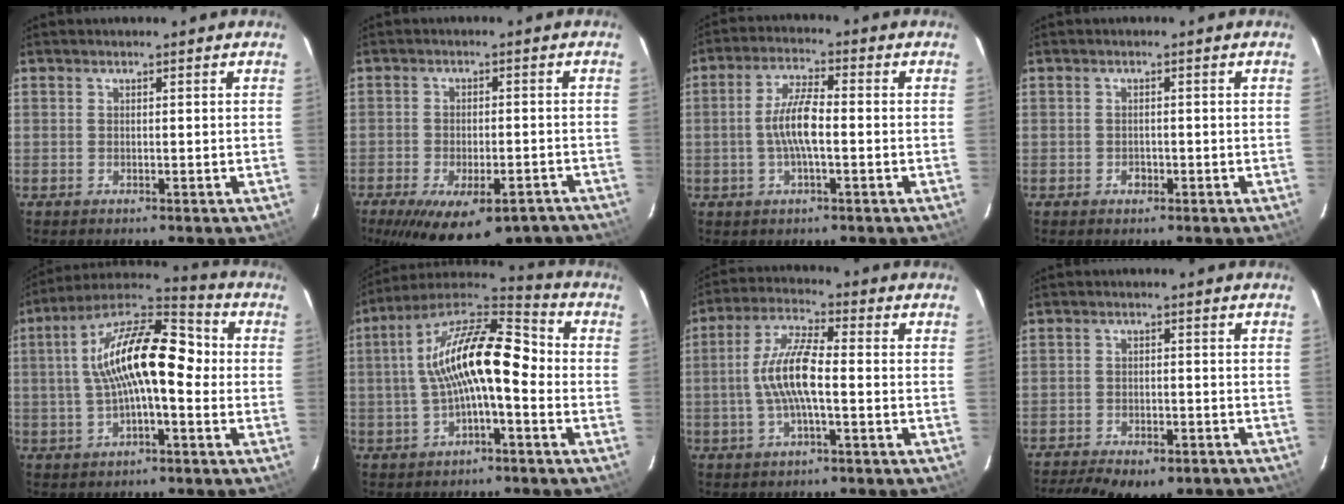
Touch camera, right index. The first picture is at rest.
{"total": 18.0, "force": [-12.8, 7.2, 10.4], "torque": [-0.200, -0.033, -0.173]}
{"total": 7.0, "force": [-1.0, 1.6, 6.8], "torque": [-0.135, 0.007, -0.021]}
{"total": 1.3, "force": [-0.6, 1.0, 0.6], "torque": [-0.010, 0.003, -0.006]}
{"total": 16.6, "force": [0.2, 6.3, 15.4], "torque": [-0.273, 0.028, -0.011]}
{"total": 15.4, "force": [-1.3, 5.2, 14.4], "torque": [-0.262, 0.028, -0.032]}
{"total": 9.7, "force": [-1.4, 2.2, 9.3], "torque": [-0.193, 0.009, -0.029]}
{"total": 15.2, "force": [-11.7, 6.1, 7.5], "torque": [-0.170, -0.021, -0.160]}